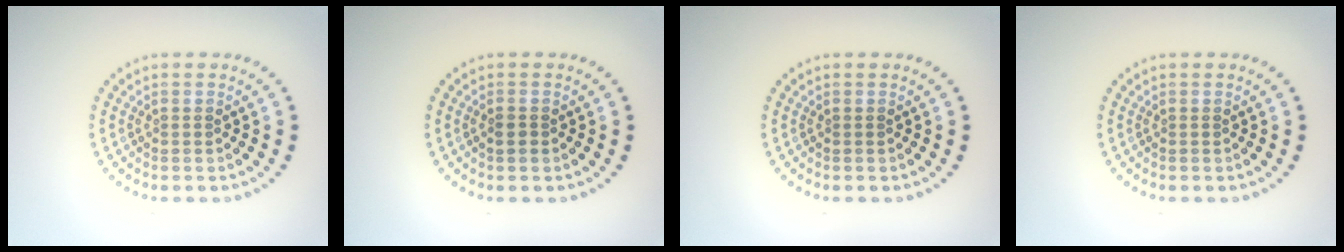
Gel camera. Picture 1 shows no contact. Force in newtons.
{"total": 0.9, "press": 0.9, "slide": 0.4}
{"total": 0.0}
{"total": 0.0}